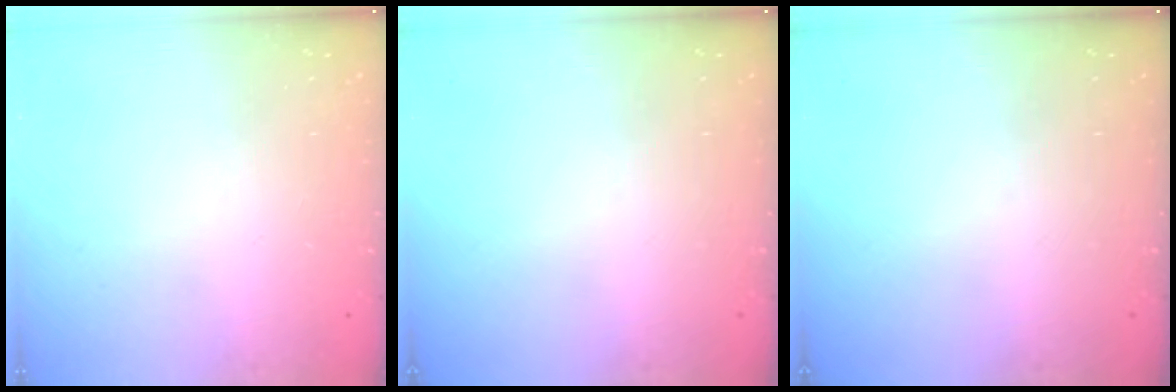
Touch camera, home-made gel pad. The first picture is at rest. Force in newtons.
{"total": 0.0}
{"total": 0.0}